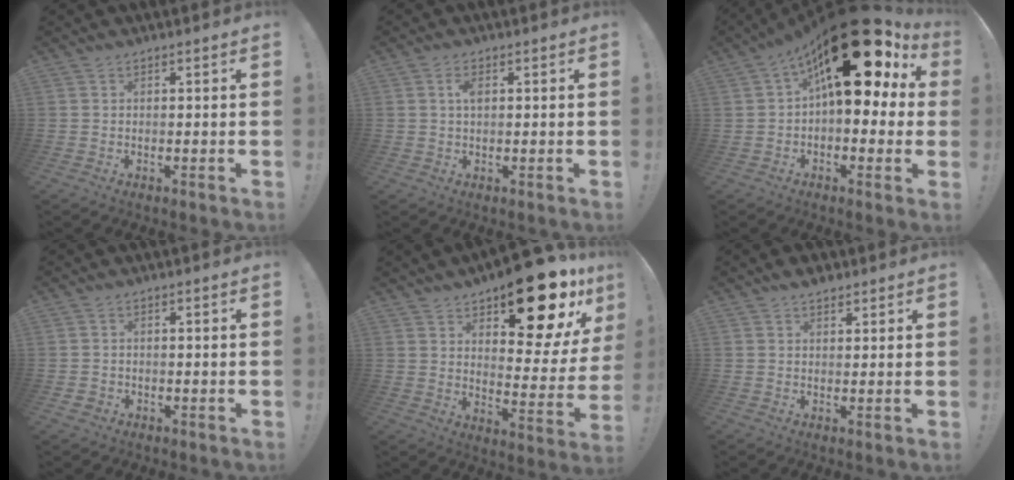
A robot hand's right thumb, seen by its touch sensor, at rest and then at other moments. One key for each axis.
{"total": 2.8, "fx": 0.7, "fy": 1.5, "fz": 2.2, "tx": -0.032, "ty": -0.001, "tz": 0.007}
{"total": 25.0, "fx": 10.3, "fy": 10.8, "fz": 20.0, "tx": -0.301, "ty": -0.058, "tz": 0.181}
{"total": 1.6, "fx": -0.7, "fy": 1.3, "fz": 0.6, "tx": -0.009, "ty": 0.002, "tz": -0.012}
{"total": 20.7, "fx": 14.6, "fy": 7.5, "fz": 12.6, "tx": -0.164, "ty": -0.109, "tz": 0.240}
{"total": 3.1, "fx": 2.4, "fy": 1.5, "fz": 1.1, "tx": -0.017, "ty": -0.010, "tz": 0.045}